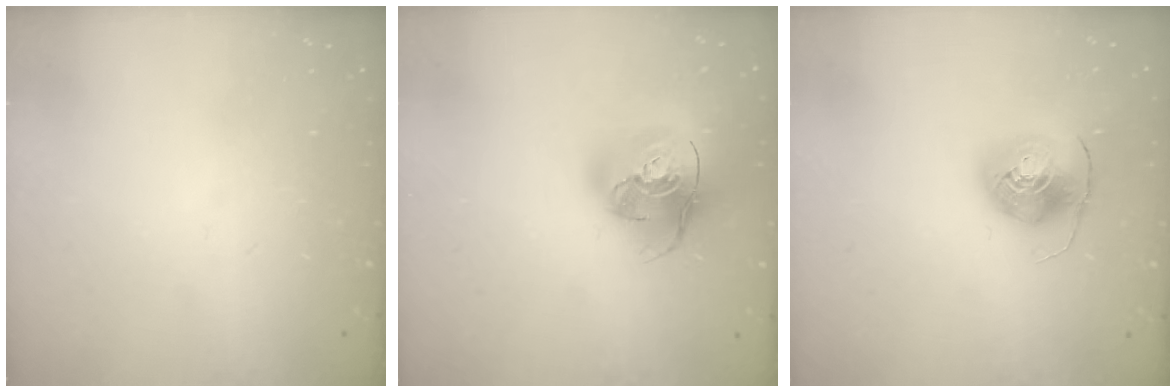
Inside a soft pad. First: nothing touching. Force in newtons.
{"total": 19.6, "press": 19.4, "slide": 2.7}
{"total": 8.1, "press": 8.1, "slide": 0.6}